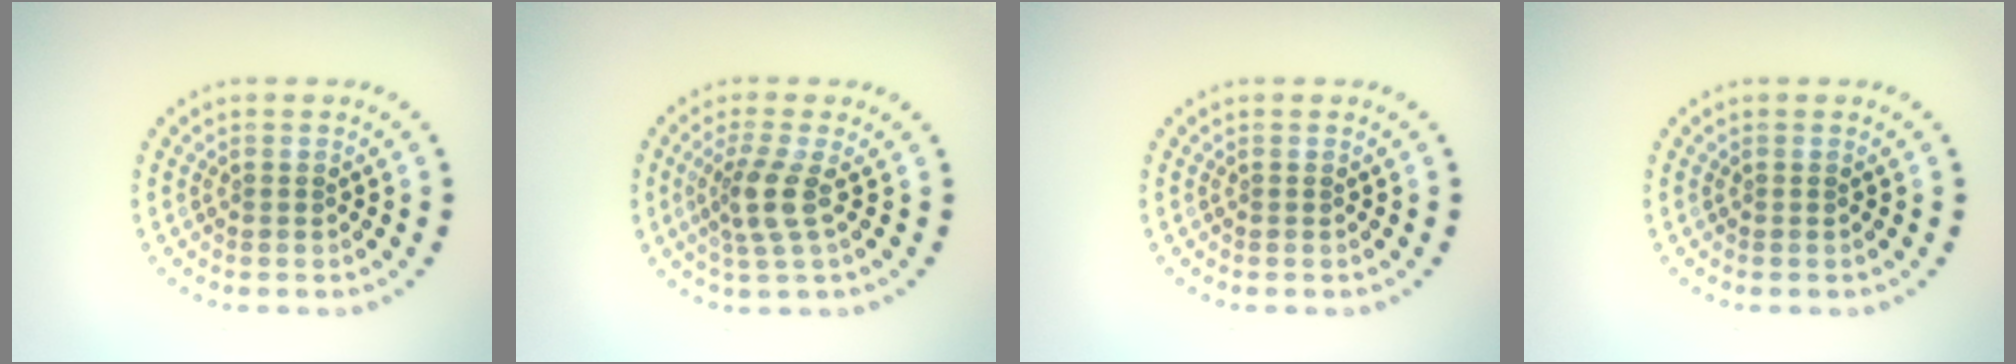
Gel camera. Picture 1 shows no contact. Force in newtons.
{"total": 2.9, "press": 2.2, "slide": 1.9}
{"total": 0.0}
{"total": 0.0}